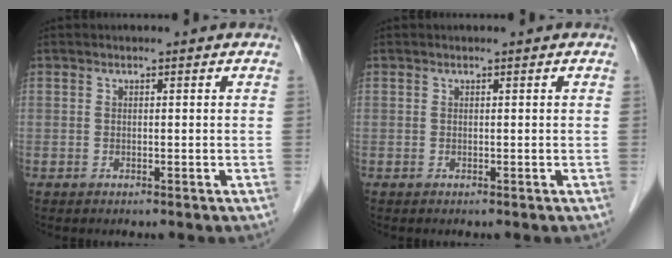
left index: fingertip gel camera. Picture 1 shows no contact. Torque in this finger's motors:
{"motor_torque": [0.00, 0.00, 0.00, 0.00]}